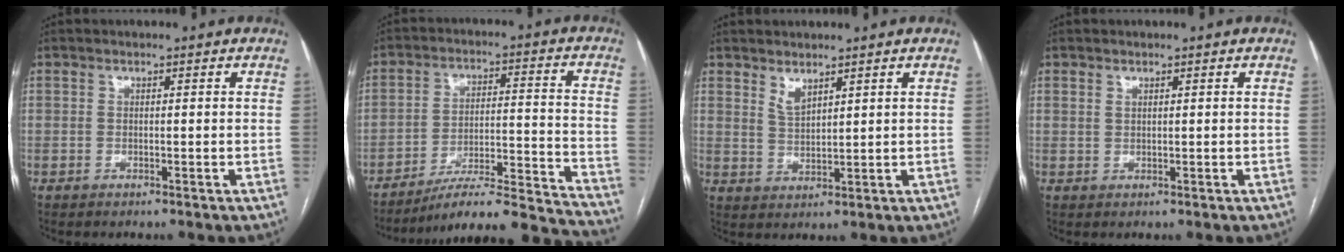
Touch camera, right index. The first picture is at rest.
{"total": 21.6, "force": [-20.3, -0.4, 7.3], "torque": [-0.067, 0.009, -0.290]}
{"total": 2.8, "force": [2.2, 0.8, 1.5], "torque": [-0.032, -0.010, 0.051]}
{"total": 0.7, "force": [0.5, 0.4, 0.3], "torque": [-0.005, 0.000, 0.010]}